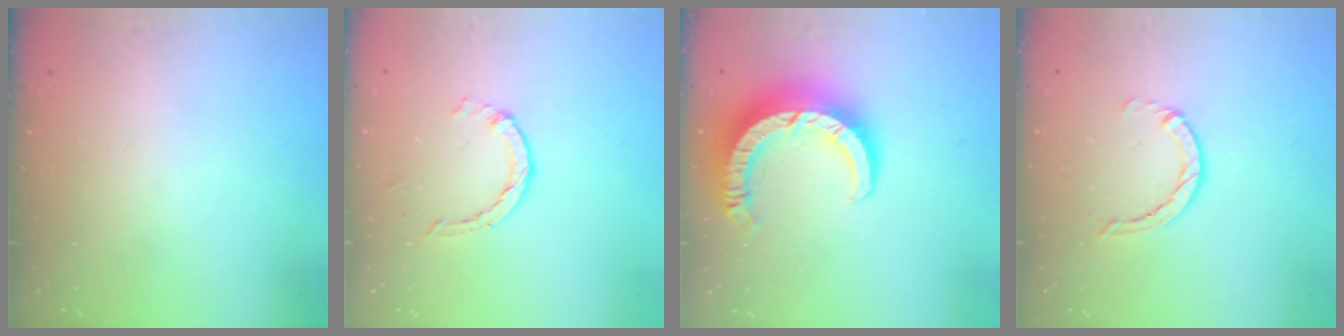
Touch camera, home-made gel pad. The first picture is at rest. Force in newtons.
{"total": 1.4, "press": 1.4, "slide": 0.2}
{"total": 11.4, "press": 11.3, "slide": 1.1}
{"total": 1.4, "press": 1.4, "slide": 0.3}